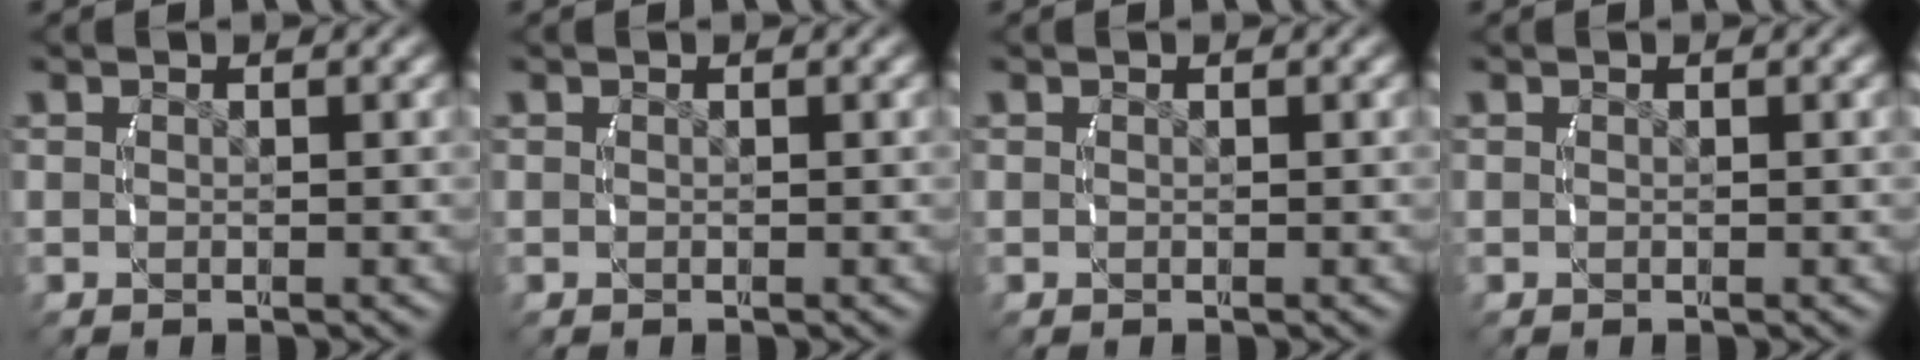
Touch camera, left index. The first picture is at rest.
{"total": 0.0}
{"total": 0.0}
{"total": 0.0}